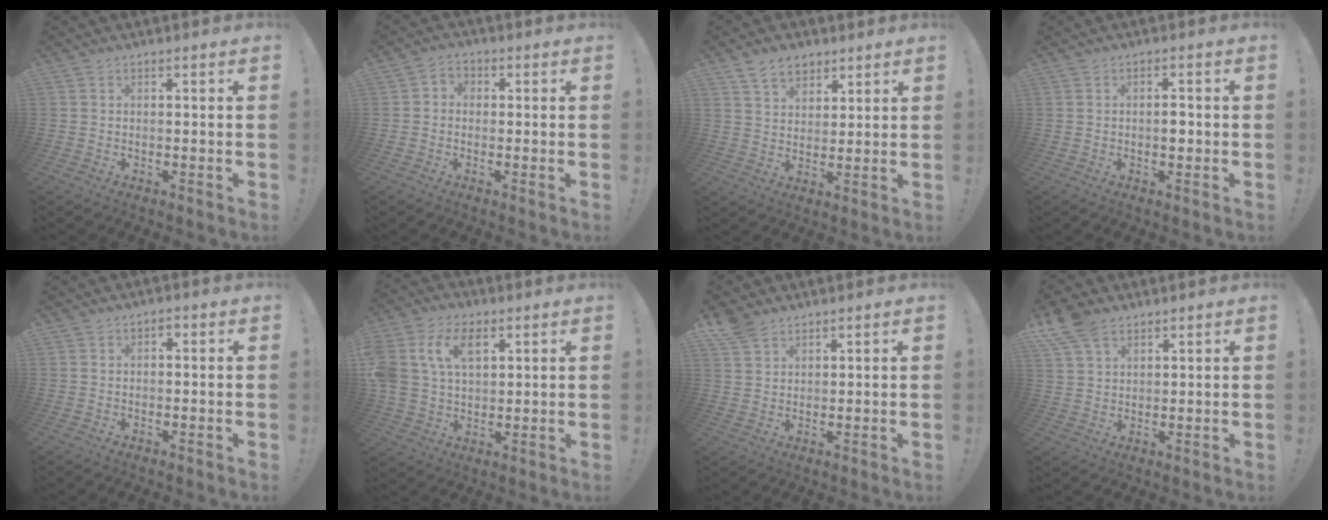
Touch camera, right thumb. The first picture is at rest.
{"total": 3.0, "force": [-1.1, 2.4, 1.5], "torque": [-0.030, 0.014, -0.019]}
{"total": 8.4, "force": [5.4, 5.5, 3.4], "torque": [-0.061, -0.020, 0.106]}
{"total": 2.6, "force": [-0.5, 1.4, 2.1], "torque": [-0.021, 0.001, -0.013]}
{"total": 1.0, "force": [-0.5, 0.7, 0.5], "torque": [-0.014, 0.006, -0.009]}
{"total": 13.5, "force": [5.3, 9.3, 8.2], "torque": [-0.171, -0.007, 0.102]}
{"total": 5.1, "force": [4.1, 2.5, 1.9], "torque": [-0.036, -0.020, 0.079]}
{"total": 8.1, "force": [5.5, 4.3, 4.1], "torque": [-0.080, -0.019, 0.109]}